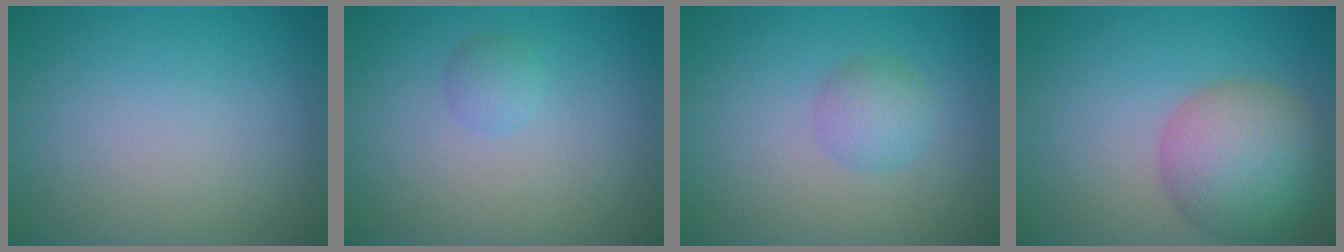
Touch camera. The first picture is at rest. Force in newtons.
{"total": 1.1, "press": 1.1, "slide": 0.0}
{"total": 2.1, "press": 2.1, "slide": 0.0}
{"total": 7.3, "press": 7.3, "slide": 0.3}